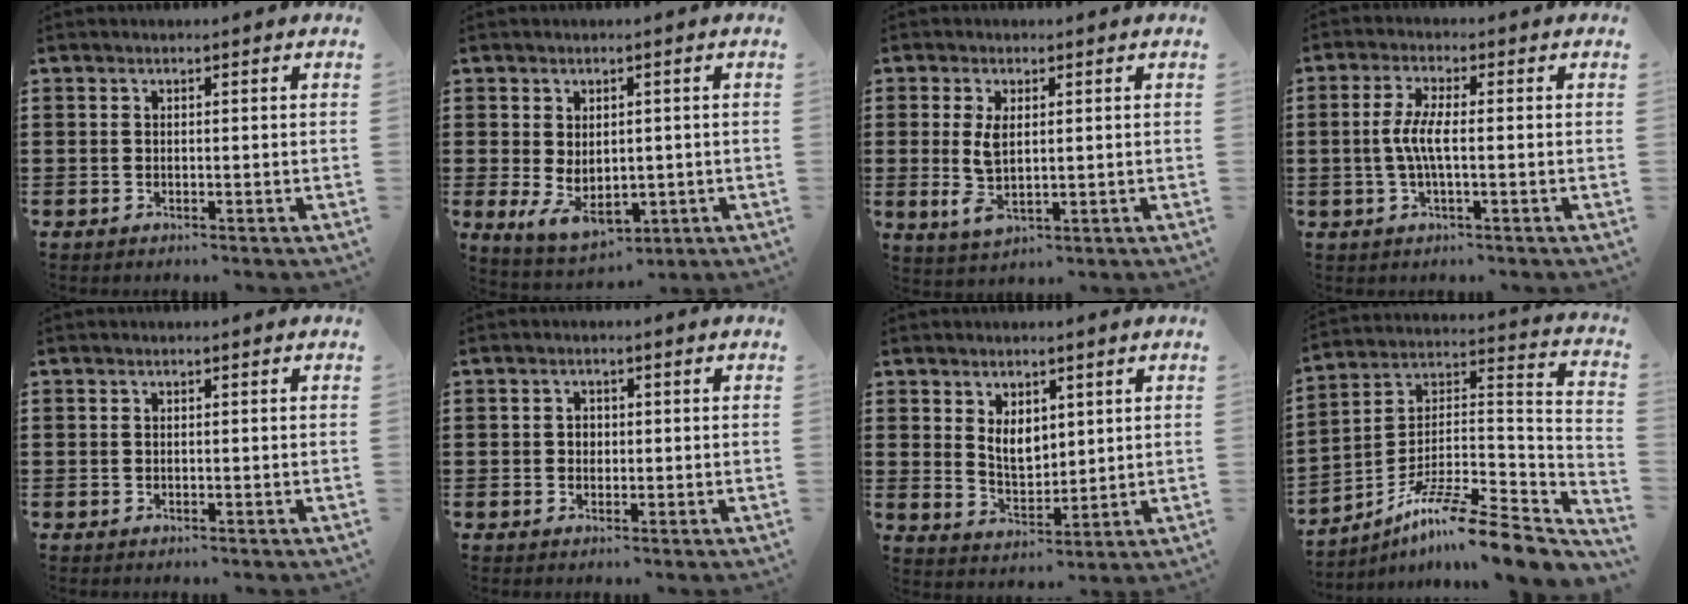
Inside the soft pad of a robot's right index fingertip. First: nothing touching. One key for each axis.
{"total": 5.2, "fx": -0.8, "fy": 3.5, "fz": 3.7, "tx": -0.079, "ty": 0.001, "tz": -0.017}
{"total": 4.6, "fx": 0.6, "fy": 2.0, "fz": 4.1, "tx": -0.098, "ty": -0.001, "tz": 0.006}
{"total": 4.6, "fx": -0.6, "fy": 1.0, "fz": 4.5, "tx": -0.110, "ty": -0.008, "tz": -0.023}
{"total": 0.0}
{"total": 1.3, "fx": 0.0, "fy": 1.2, "fz": 0.6, "tx": -0.014, "ty": 0.006, "tz": -0.001}
{"total": 4.8, "fx": 2.2, "fy": 3.1, "fz": 3.0, "tx": -0.051, "ty": 0.002, "tz": 0.037}
{"total": 11.5, "fx": -9.2, "fy": 1.1, "fz": 6.9, "tx": -0.105, "ty": 0.009, "tz": -0.175}